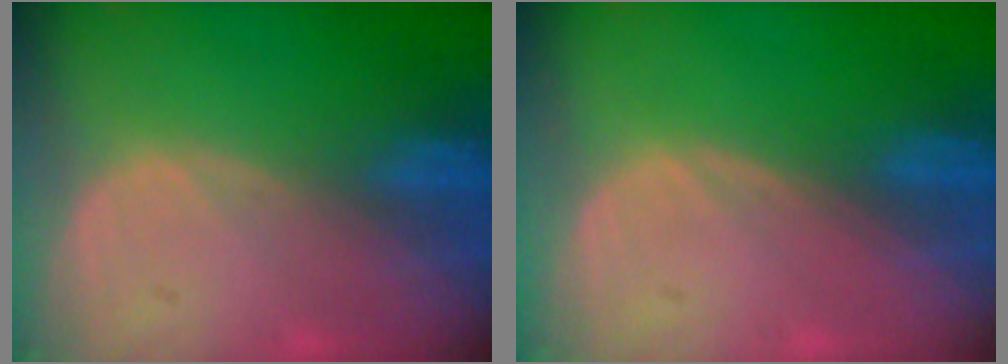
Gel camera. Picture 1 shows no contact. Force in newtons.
{"total": 0.0}